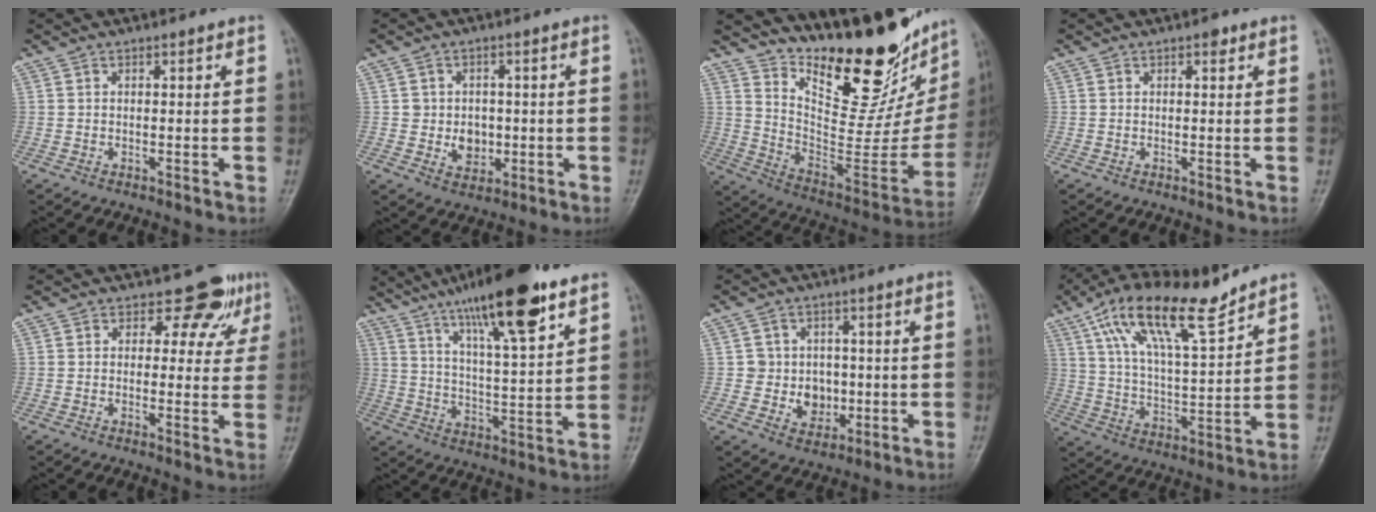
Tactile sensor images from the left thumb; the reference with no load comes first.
{"total": 5.5, "force": [-0.4, 4.7, 2.9], "torque": [-0.016, 0.003, 0.000]}
{"total": 26.8, "force": [20.5, 8.2, 15.1], "torque": [-0.188, -0.147, 0.310]}
{"total": 1.3, "force": [0.7, 0.7, 0.8], "torque": [-0.004, -0.001, 0.006]}
{"total": 6.3, "force": [4.1, 4.1, 2.4], "torque": [0.006, -0.022, 0.040]}
{"total": 18.9, "force": [11.8, 3.8, 14.2], "torque": [-0.214, -0.047, 0.198]}
{"total": 6.8, "force": [-0.4, 6.3, 2.4], "torque": [0.007, 0.012, -0.001]}
{"total": 16.8, "force": [11.1, 5.2, 11.4], "torque": [-0.185, -0.038, 0.206]}